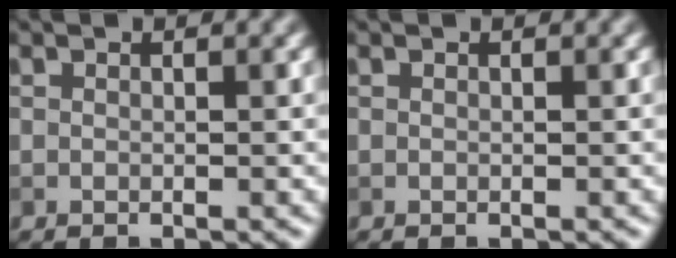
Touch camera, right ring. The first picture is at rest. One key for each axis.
{"total": 0.0}